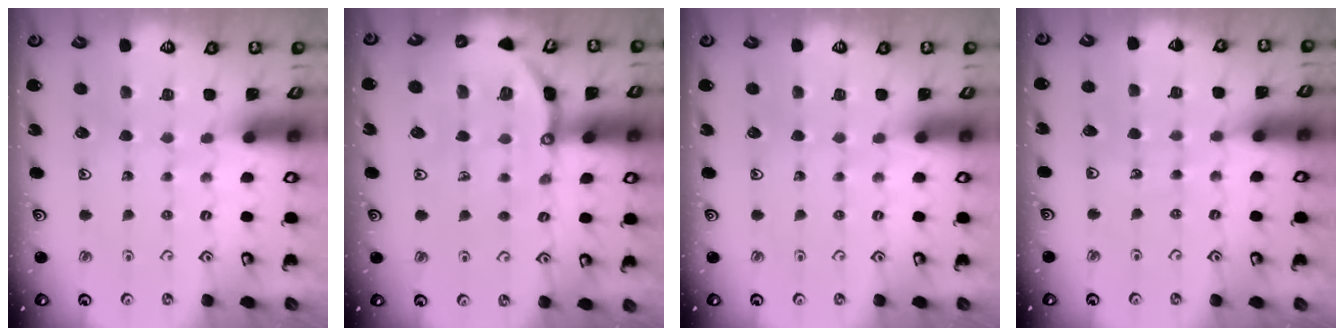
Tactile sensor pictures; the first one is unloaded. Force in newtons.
{"total": 9.8, "press": 9.7, "slide": 1.3}
{"total": 0.0}
{"total": 3.0, "press": 3.0, "slide": 0.3}